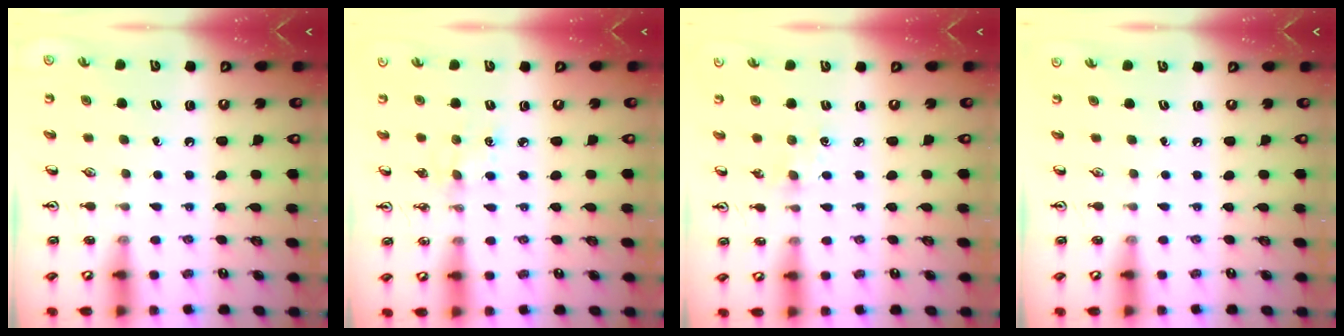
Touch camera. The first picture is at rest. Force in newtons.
{"total": 4.0, "press": 4.0, "slide": 0.5}
{"total": 2.8, "press": 2.7, "slide": 0.4}
{"total": 0.0}